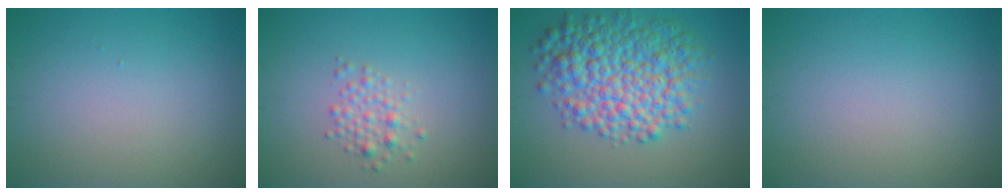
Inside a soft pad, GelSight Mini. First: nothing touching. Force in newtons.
{"total": 1.9, "press": 1.9, "slide": 0.1}
{"total": 8.6, "press": 8.6, "slide": 0.0}
{"total": 0.0}